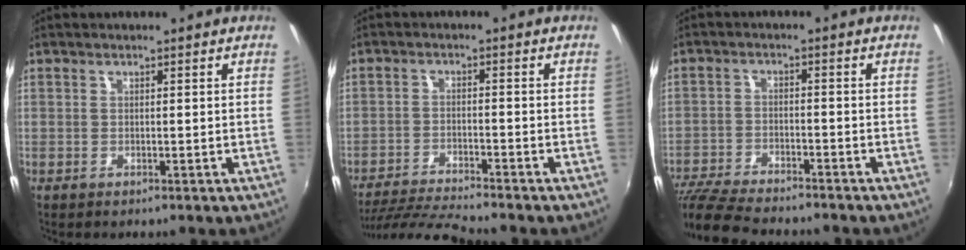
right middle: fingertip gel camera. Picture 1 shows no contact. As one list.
[{"total": 9.8, "force": [-9.1, -0.5, 3.4], "torque": [-0.090, -0.012, -0.168]}, {"total": 12.3, "force": [-11.1, 1.8, 5.0], "torque": [-0.125, -0.025, -0.196]}]